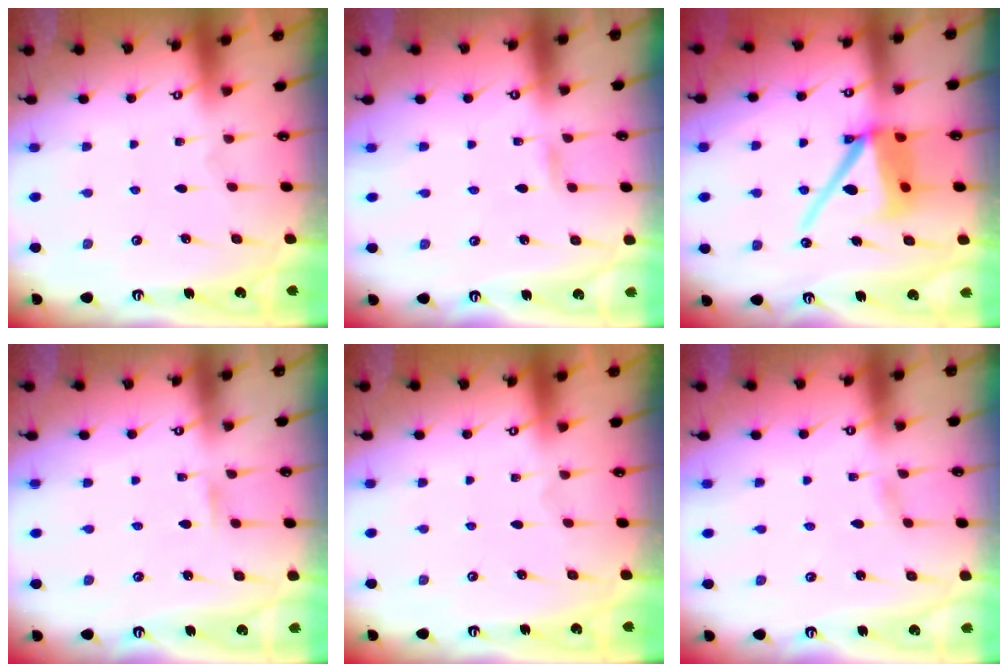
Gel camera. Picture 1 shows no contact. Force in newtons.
{"total": 2.8, "press": 2.8, "slide": 0.2}
{"total": 13.7, "press": 13.6, "slide": 1.9}
{"total": 1.3, "press": 1.3, "slide": 0.1}
{"total": 0.0}
{"total": 2.1, "press": 2.1, "slide": 0.2}